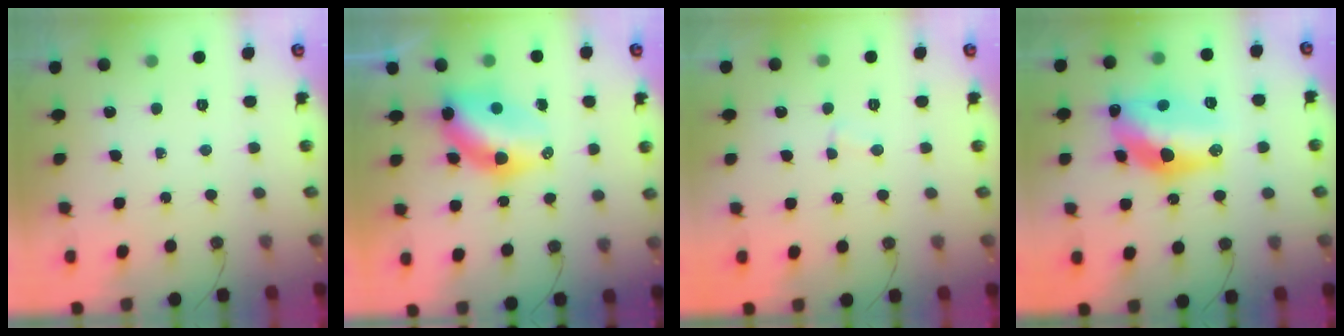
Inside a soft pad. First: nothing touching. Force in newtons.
{"total": 8.8, "press": 8.8, "slide": 0.6}
{"total": 2.3, "press": 2.3, "slide": 0.3}
{"total": 17.3, "press": 16.7, "slide": 4.5}